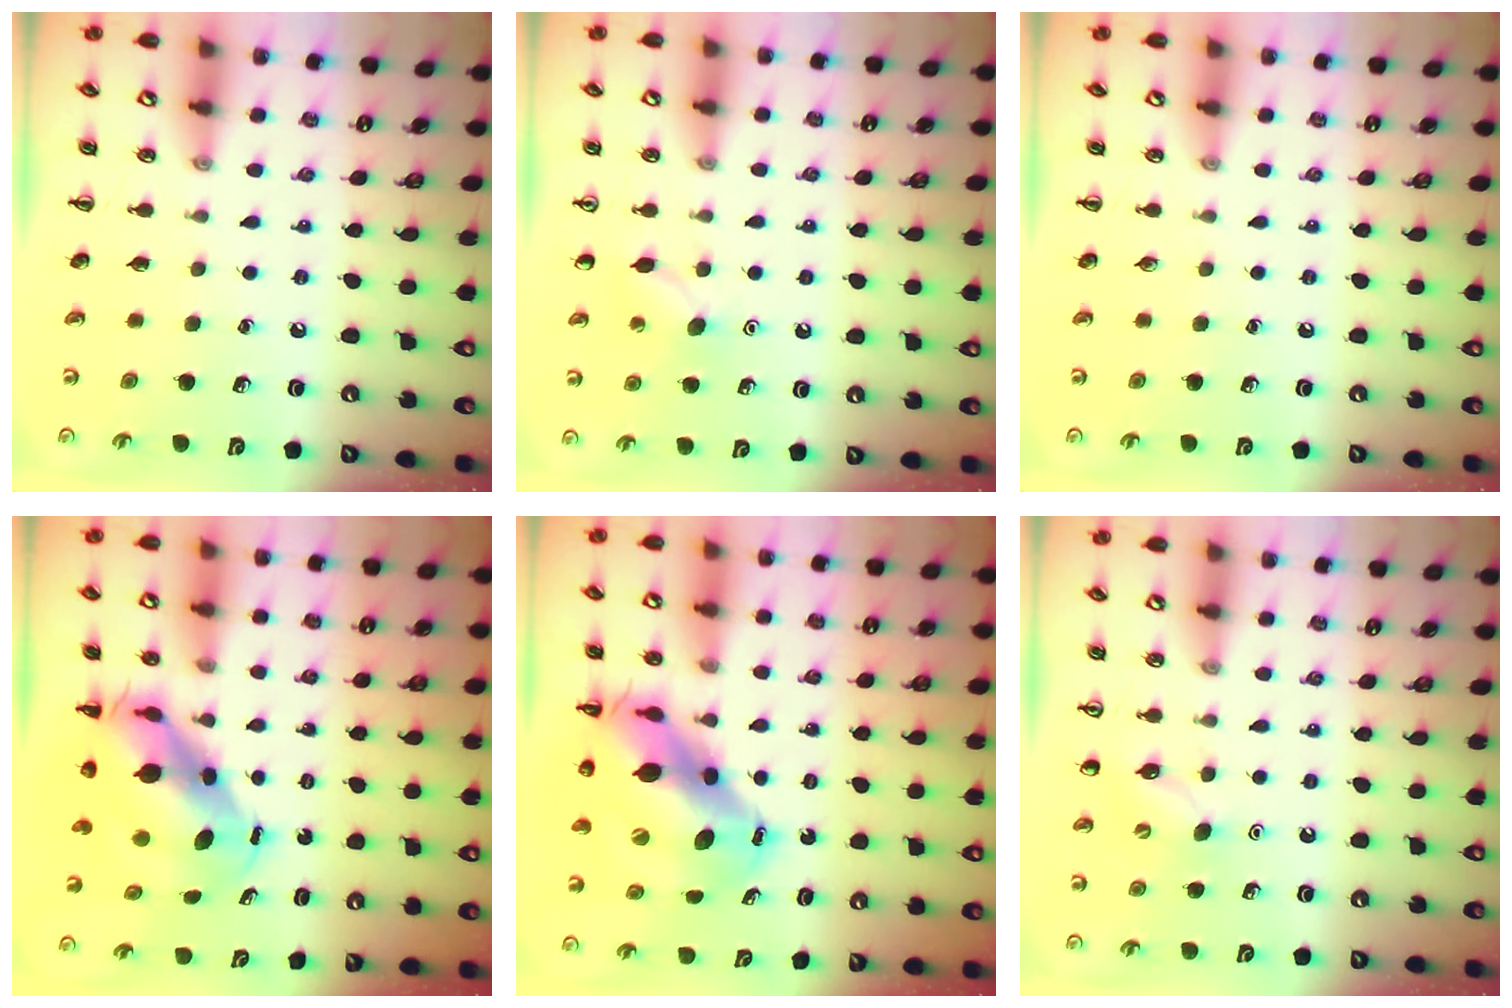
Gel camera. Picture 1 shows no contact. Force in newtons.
{"total": 6.2, "press": 5.9, "slide": 1.7}
{"total": 0.0}
{"total": 8.2, "press": 8.0, "slide": 1.9}
{"total": 13.4, "press": 12.9, "slide": 3.6}
{"total": 5.2, "press": 5.0, "slide": 1.5}